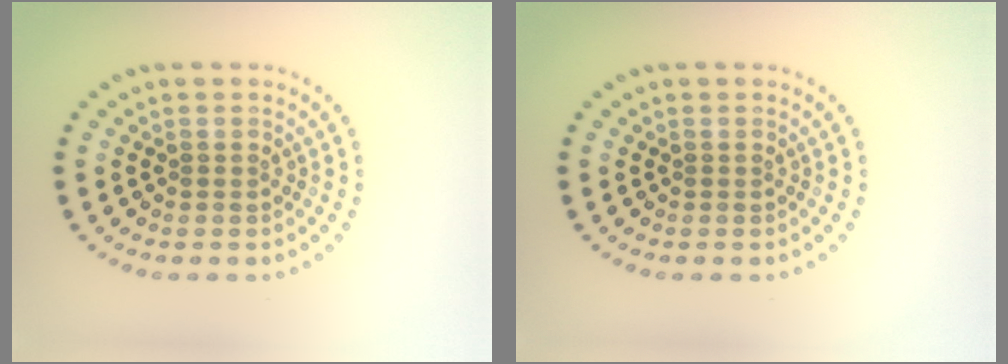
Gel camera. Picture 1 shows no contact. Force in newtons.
{"total": 0.0}